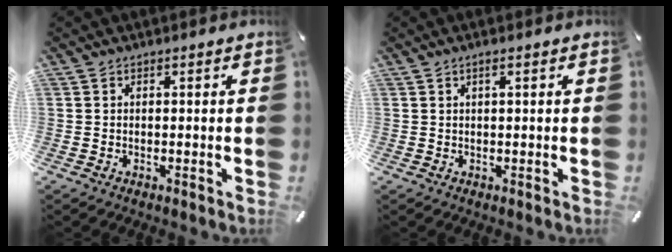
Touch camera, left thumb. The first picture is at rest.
{"total": 1.3, "force": [0.4, 0.1, 1.2], "torque": [-0.023, 0.000, 0.007]}